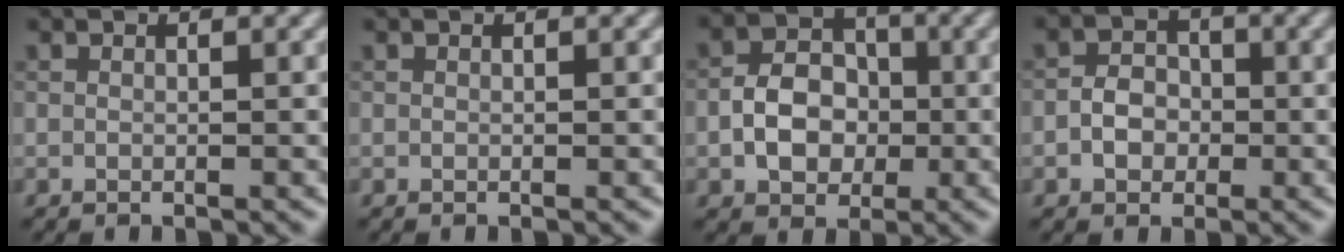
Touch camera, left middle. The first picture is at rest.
{"total": 0.0}
{"total": 4.4, "force": [-1.1, 3.4, 2.7], "torque": [-0.038, 0.005, -0.019]}
{"total": 2.6, "force": [-0.8, 2.1, 1.4], "torque": [-0.017, 0.003, -0.021]}